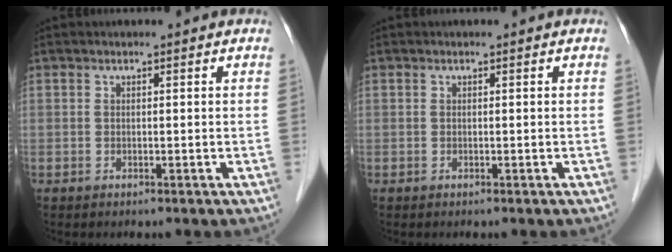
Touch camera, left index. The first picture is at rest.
{"total": 0.0}